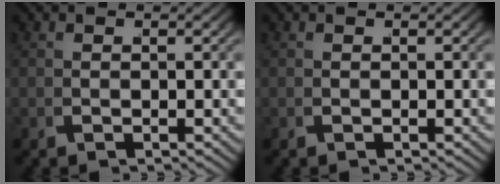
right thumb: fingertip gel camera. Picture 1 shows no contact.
{"total": 0.0}